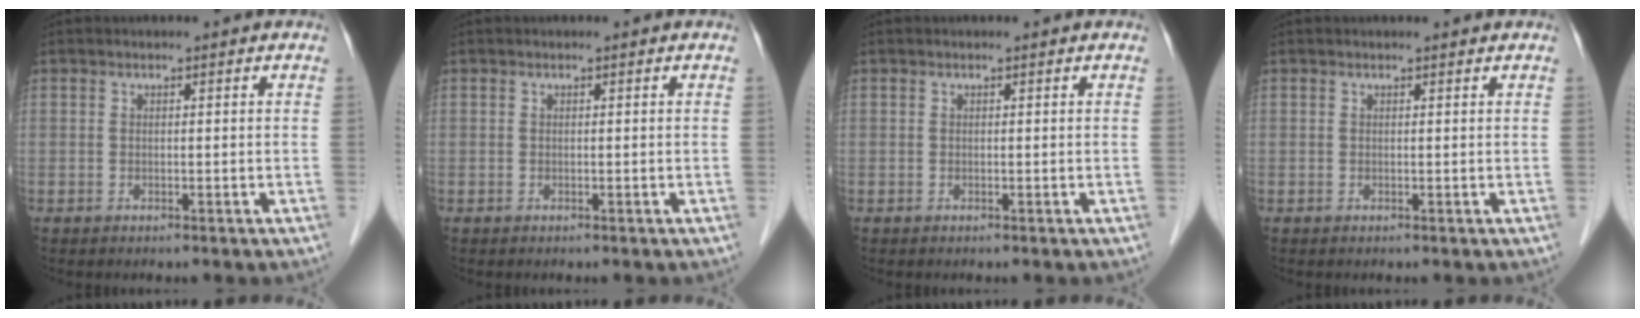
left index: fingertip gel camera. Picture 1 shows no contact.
{"total": 0.0}
{"total": 0.0}
{"total": 0.6, "force": [0.6, 0.0, 0.0], "torque": [-0.008, -0.001, 0.005]}